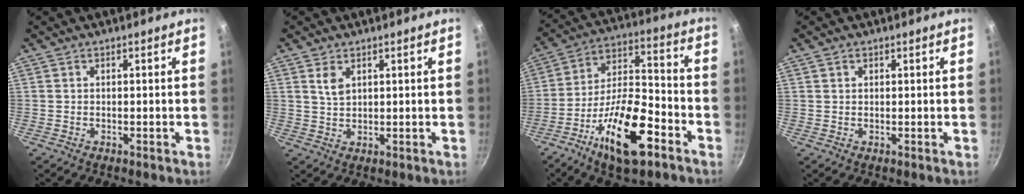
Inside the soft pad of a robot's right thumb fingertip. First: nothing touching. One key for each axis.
{"total": 3.2, "fx": 1.6, "fy": 1.9, "fz": 2.0, "tx": -0.036, "ty": -0.008, "tz": 0.034}
{"total": 18.4, "fx": -9.1, "fy": 7.0, "fz": 14.3, "tx": -0.238, "ty": 0.052, "tz": -0.164}
{"total": 1.0, "fx": 0.6, "fy": 0.8, "fz": 0.4, "tx": -0.004, "ty": 0.002, "tz": 0.008}